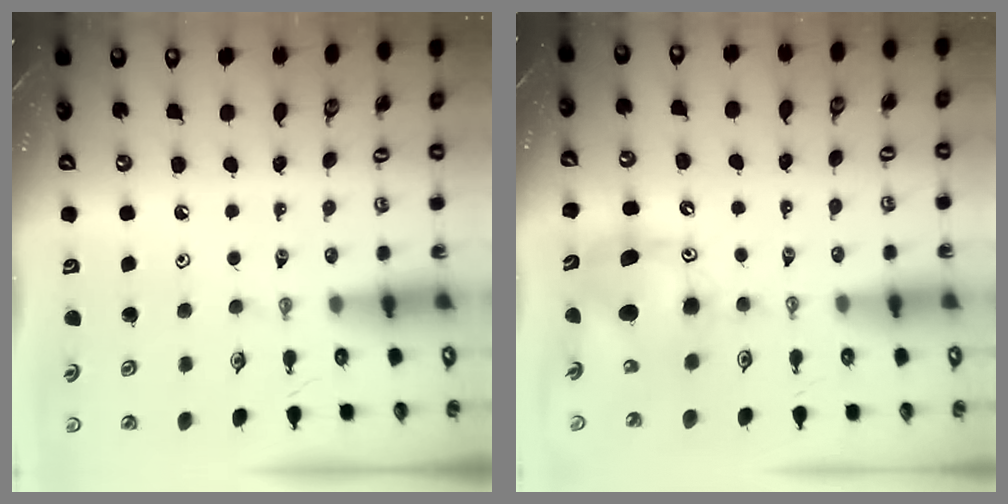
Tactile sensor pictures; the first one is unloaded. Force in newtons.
{"total": 9.4, "press": 9.4, "slide": 0.6}